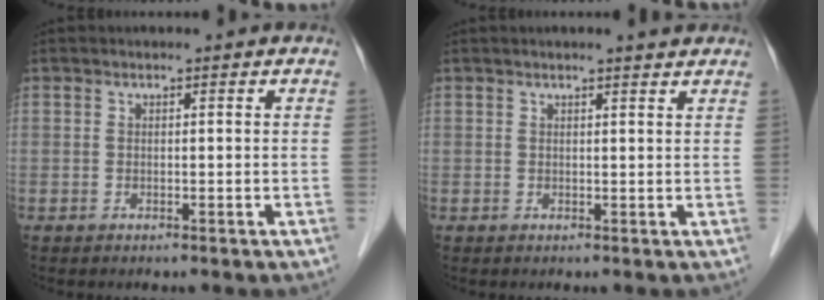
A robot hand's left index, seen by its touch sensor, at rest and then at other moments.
{"total": 2.7, "force": [2.3, 0.1, 1.3], "torque": [-0.020, 0.006, 0.025]}